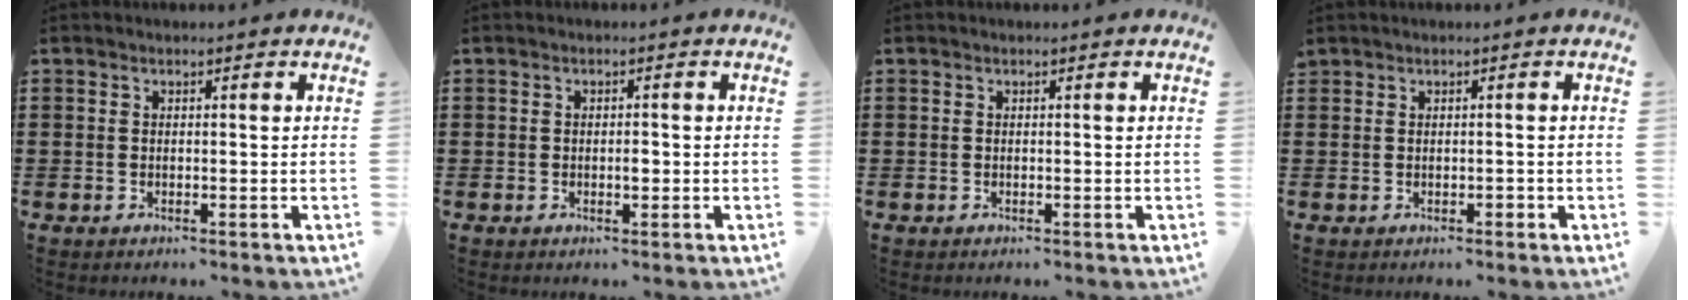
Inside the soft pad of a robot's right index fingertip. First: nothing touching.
{"total": 1.5, "force": [-0.2, 0.6, 1.4], "torque": [-0.025, 0.001, -0.005]}
{"total": 0.0}
{"total": 0.7, "force": [0.0, 0.5, 0.4], "torque": [-0.010, 0.001, 0.001]}